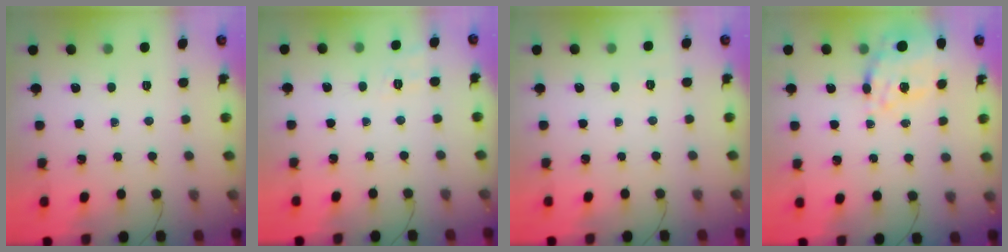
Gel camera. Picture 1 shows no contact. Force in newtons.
{"total": 2.5, "press": 1.8, "slide": 1.8}
{"total": 6.1, "press": 5.8, "slide": 1.8}
{"total": 11.7, "press": 10.9, "slide": 4.3}